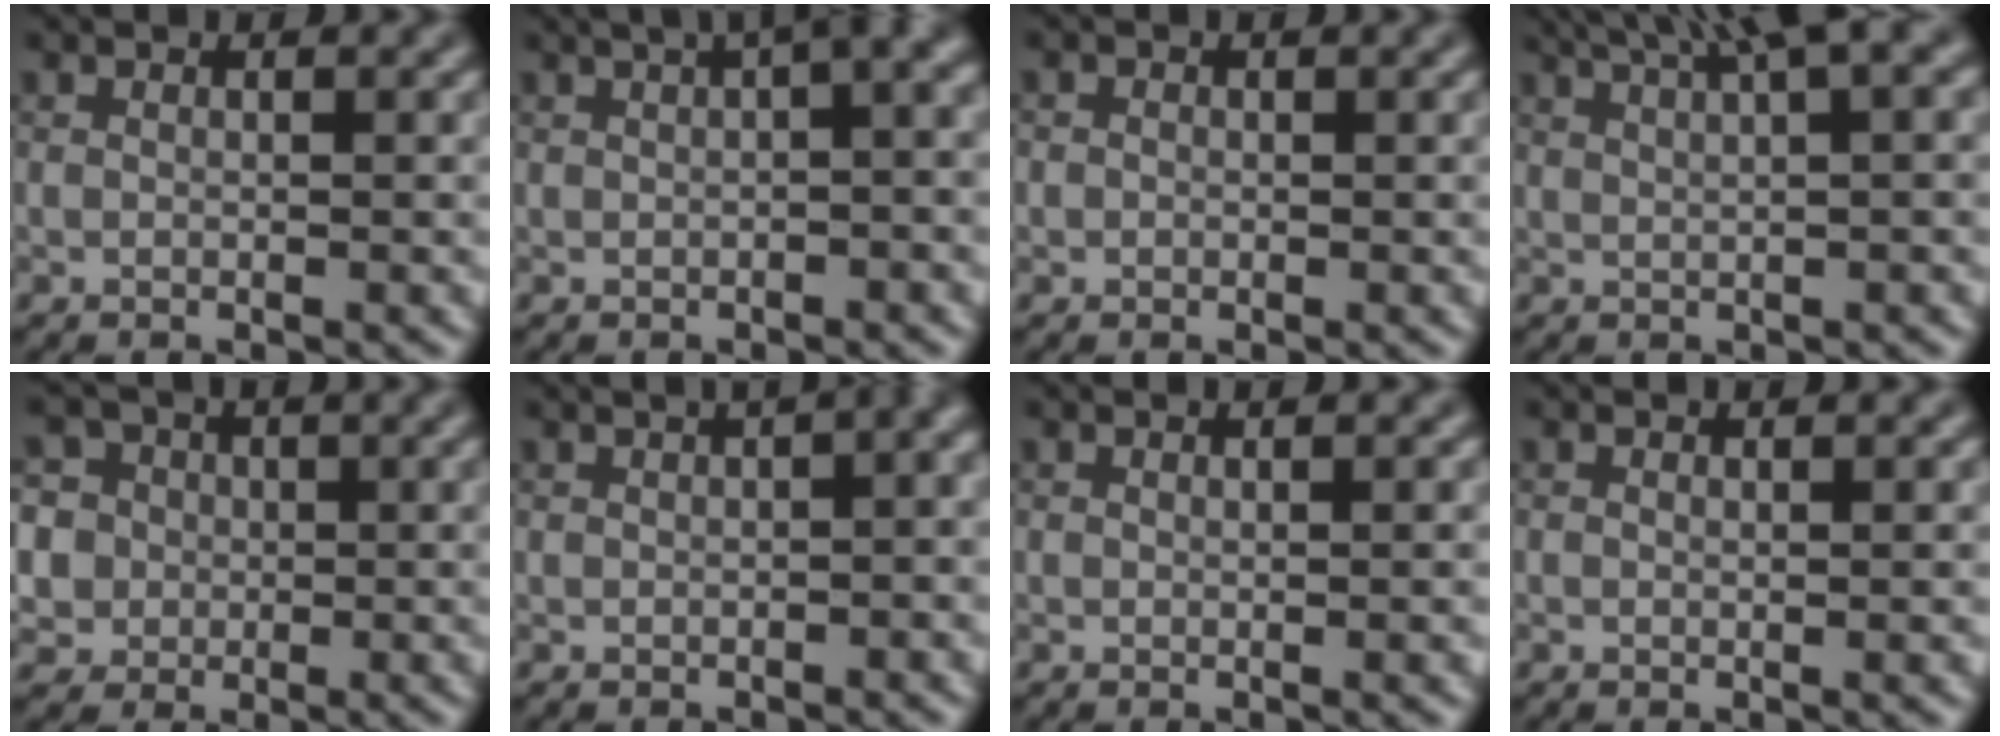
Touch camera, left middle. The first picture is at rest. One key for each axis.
{"total": 7.5, "fx": 3.3, "fy": 2.6, "fz": 6.2, "tx": -0.069, "ty": 0.038, "tz": 0.044}
{"total": 0.6, "fx": 0.1, "fy": 0.5, "fz": 0.1, "tx": -0.008, "ty": 0.005, "tz": 0.001}
{"total": 5.9, "fx": 3.9, "fy": 0.8, "fz": 4.4, "tx": -0.060, "ty": 0.027, "tz": 0.057}
{"total": 7.4, "fx": 2.1, "fy": 6.7, "fz": 2.3, "tx": -0.072, "ty": 0.033, "tz": 0.028}
{"total": 13.2, "fx": 5.0, "fy": 6.2, "fz": 10.5, "tx": -0.100, "ty": 0.073, "tz": 0.066}
{"total": 1.3, "fx": 0.5, "fy": 0.5, "fz": 1.1, "tx": -0.008, "ty": 0.006, "tz": -0.004}
{"total": 1.0, "fx": 0.3, "fy": 0.3, "fz": 0.9, "tx": -0.010, "ty": 0.005, "tz": 0.000}